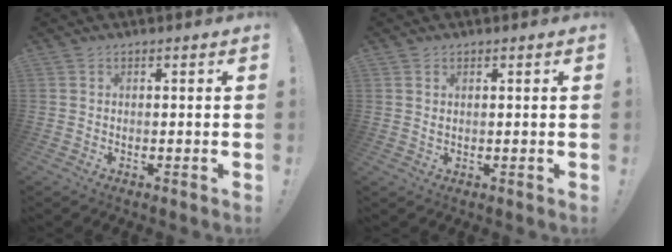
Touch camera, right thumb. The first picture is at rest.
{"total": 1.1, "force": [0.7, 0.3, 0.7], "torque": [-0.008, -0.003, 0.012]}